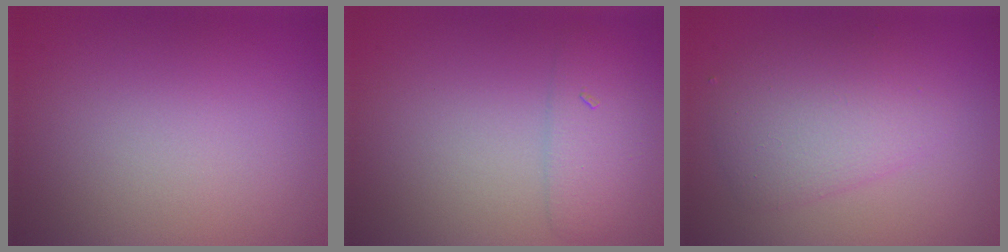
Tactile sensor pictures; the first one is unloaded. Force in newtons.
{"total": 2.7, "press": 2.7, "slide": 0.1}
{"total": 3.8, "press": 3.8, "slide": 0.1}